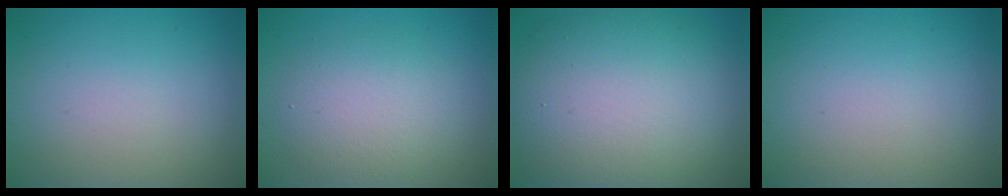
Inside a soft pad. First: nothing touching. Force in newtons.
{"total": 4.2, "press": 4.2, "slide": 0.1}
{"total": 12.9, "press": 12.8, "slide": 1.3}
{"total": 0.0}